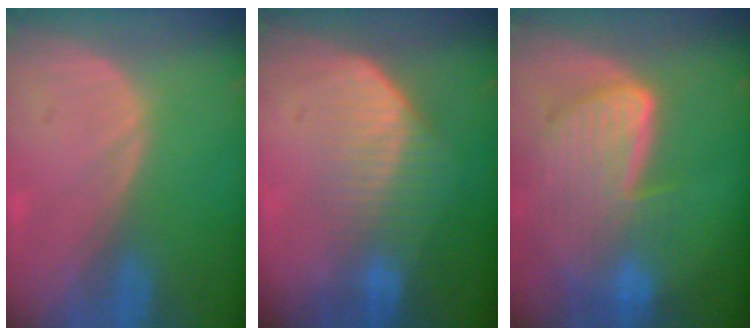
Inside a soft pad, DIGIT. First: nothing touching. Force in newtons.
{"total": 7.2, "press": 6.1, "slide": 3.8}
{"total": 9.2, "press": 8.0, "slide": 4.5}